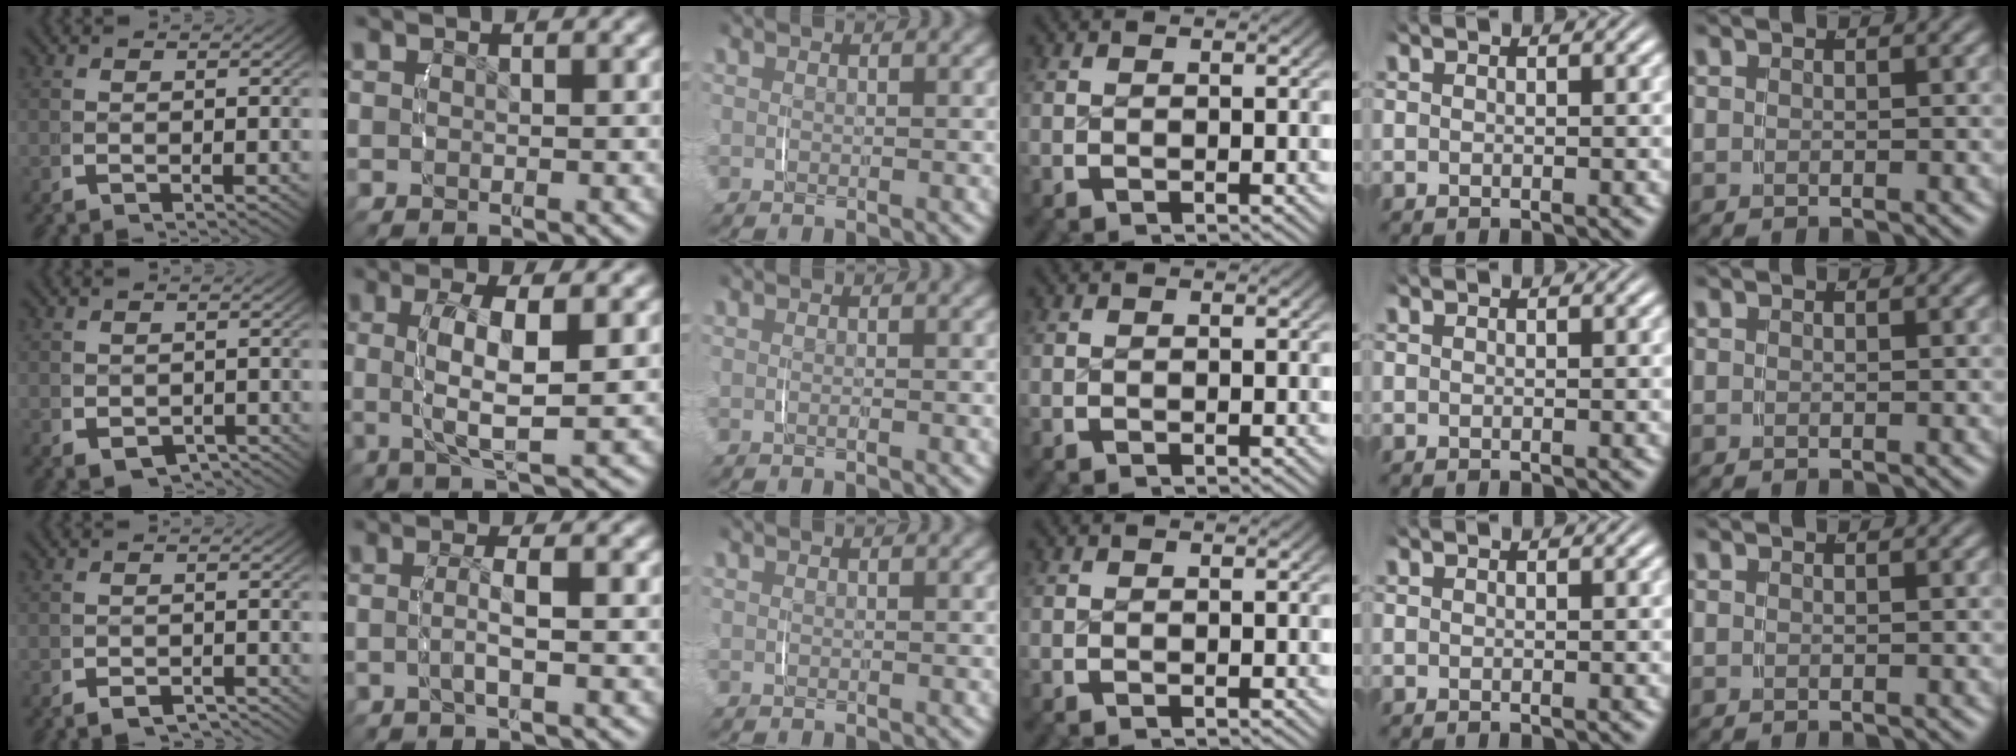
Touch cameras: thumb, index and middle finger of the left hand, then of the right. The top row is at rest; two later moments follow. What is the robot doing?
{"motion": "lift_and_place", "object": "toothpaste"}